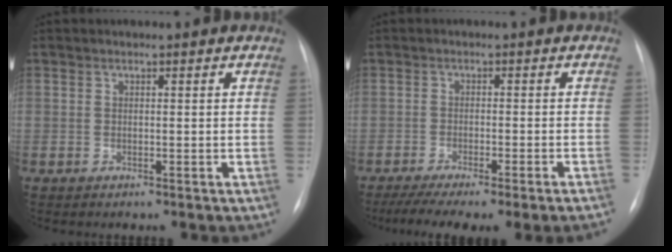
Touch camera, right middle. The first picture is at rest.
{"total": 11.4, "force": [-9.1, -0.1, 6.8], "torque": [-0.093, -0.020, -0.136]}